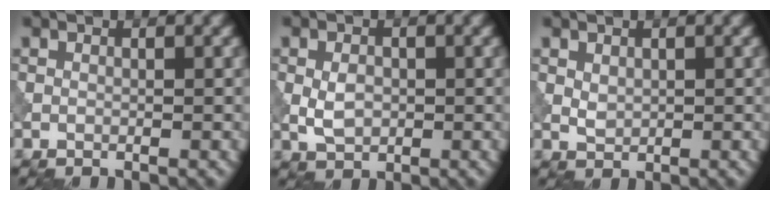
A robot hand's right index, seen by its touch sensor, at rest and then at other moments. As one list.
[{"total": 2.6, "force": [-0.2, 1.8, 1.9], "torque": [-0.039, -0.001, -0.003]}, {"total": 1.2, "force": [0.4, 0.9, 0.8], "torque": [-0.018, -0.002, 0.011]}]